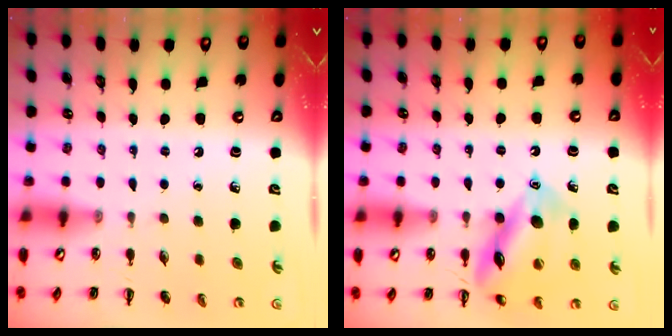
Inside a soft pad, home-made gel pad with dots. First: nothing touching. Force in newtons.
{"total": 14.0, "press": 13.9, "slide": 1.4}